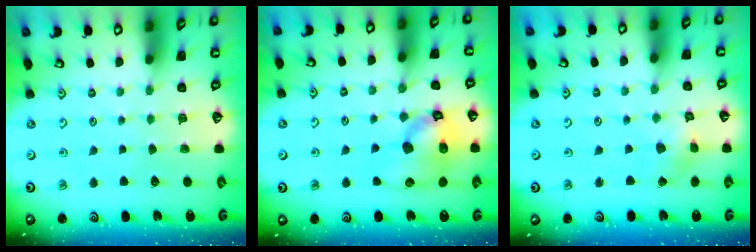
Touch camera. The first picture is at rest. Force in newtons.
{"total": 15.0, "press": 14.8, "slide": 2.1}
{"total": 2.9, "press": 2.9, "slide": 0.2}